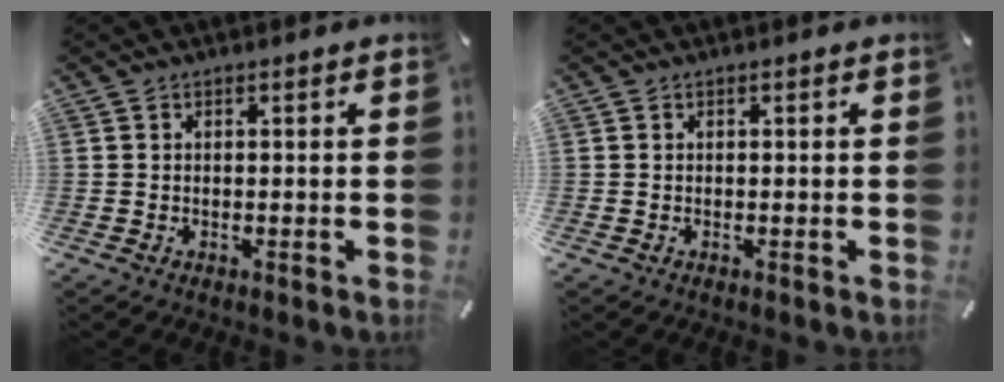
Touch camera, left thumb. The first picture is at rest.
{"total": 0.0}